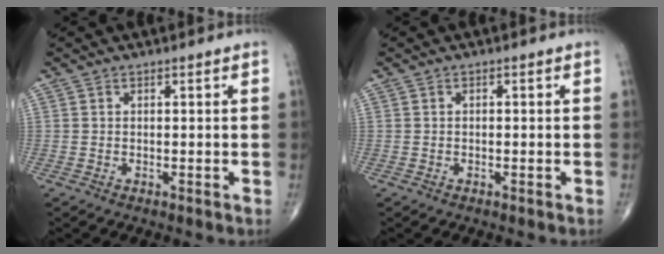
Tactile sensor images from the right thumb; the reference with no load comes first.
{"total": 0.0}